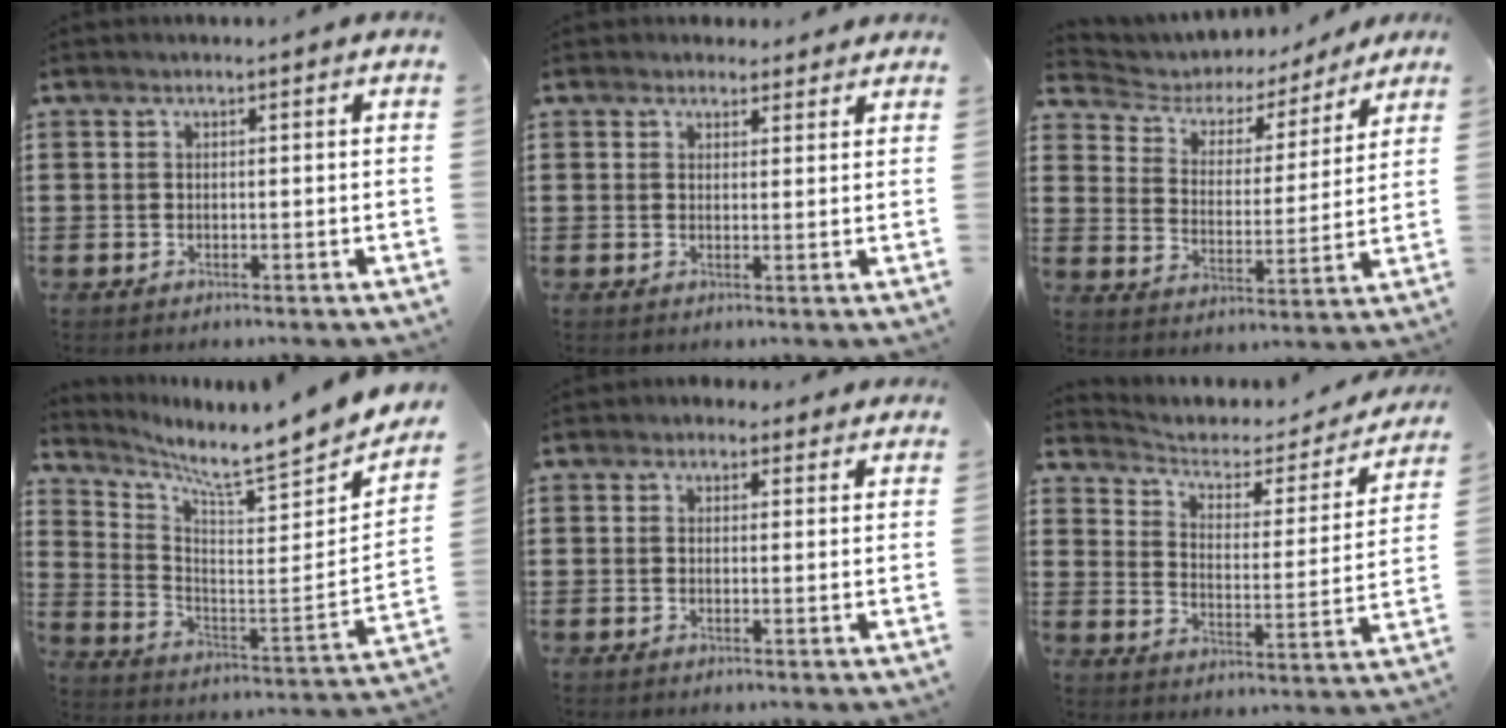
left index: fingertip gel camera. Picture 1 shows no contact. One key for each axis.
{"total": 2.3, "fx": 2.1, "fy": 1.0, "fz": 0.2, "tx": -0.001, "ty": 0.001, "tz": 0.038}
{"total": 4.6, "fx": 4.1, "fy": 1.9, "fz": 0.9, "tx": -0.044, "ty": -0.027, "tz": 0.065}
{"total": 5.3, "fx": 4.9, "fy": -0.4, "fz": 2.0, "tx": -0.054, "ty": -0.071, "tz": 0.068}
{"total": 1.7, "fx": 1.2, "fy": 1.1, "fz": 0.2, "tx": -0.002, "ty": 0.006, "tz": 0.020}
{"total": 3.1, "fx": 2.0, "fy": 1.8, "fz": 1.5, "tx": -0.044, "ty": -0.014, "tz": 0.026}